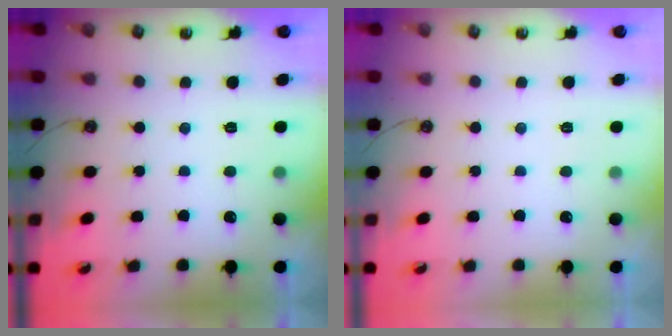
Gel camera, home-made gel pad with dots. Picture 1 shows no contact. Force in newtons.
{"total": 0.0}